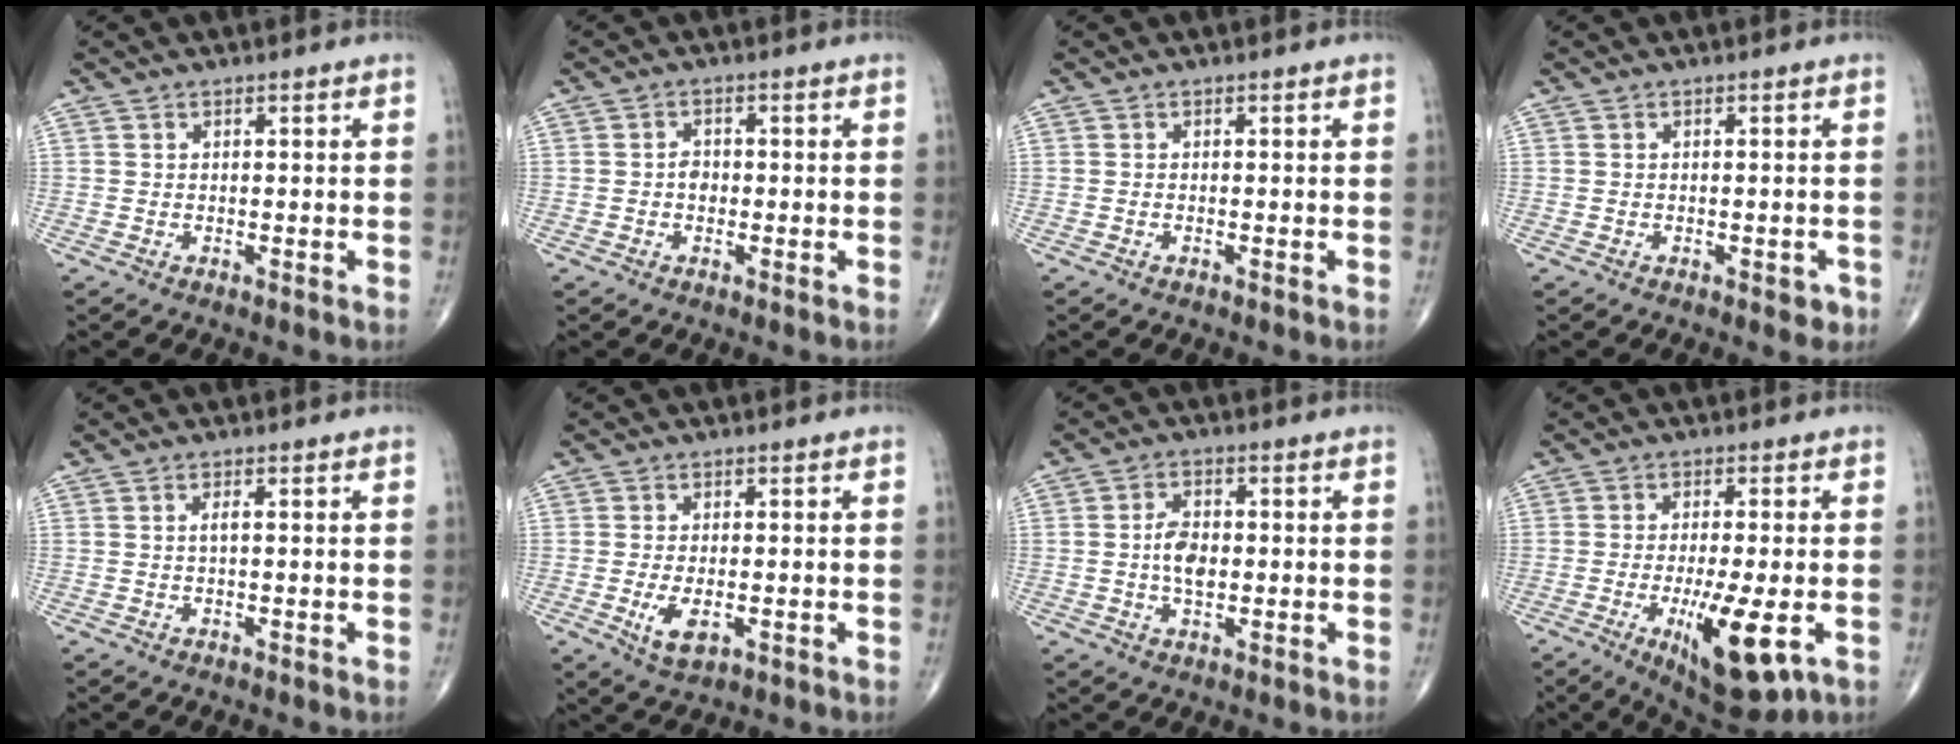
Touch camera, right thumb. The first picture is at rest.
{"total": 1.8, "force": [-0.4, 1.5, 1.1], "torque": [-0.006, 0.003, -0.010]}
{"total": 0.0}
{"total": 1.8, "force": [-0.9, 1.1, 1.2], "torque": [-0.005, 0.002, -0.011]}
{"total": 1.0, "force": [0.1, 0.2, 1.0], "torque": [-0.022, 0.000, -0.001]}
{"total": 5.7, "force": [-1.5, 2.7, 4.8], "torque": [-0.092, -0.006, -0.023]}
{"total": 5.3, "force": [-0.3, 3.1, 4.3], "torque": [-0.072, 0.002, -0.009]}
{"total": 12.8, "force": [-4.1, 3.8, 11.5], "torque": [-0.187, -0.015, -0.054]}